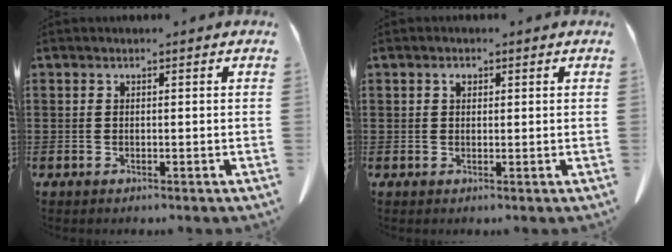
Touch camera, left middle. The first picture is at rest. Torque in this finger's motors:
{"motor_torque": [0.23, 0.09, 0.01, 0.01]}